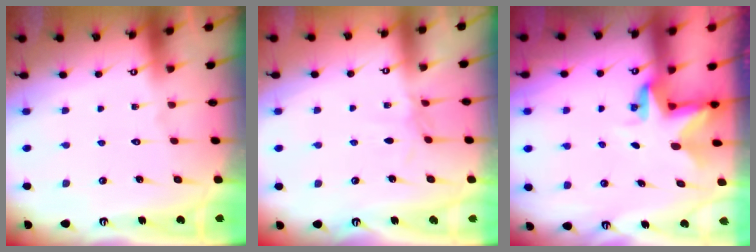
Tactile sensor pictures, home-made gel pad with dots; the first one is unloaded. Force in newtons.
{"total": 2.7, "press": 2.6, "slide": 0.5}
{"total": 3.4, "press": 3.4, "slide": 0.2}